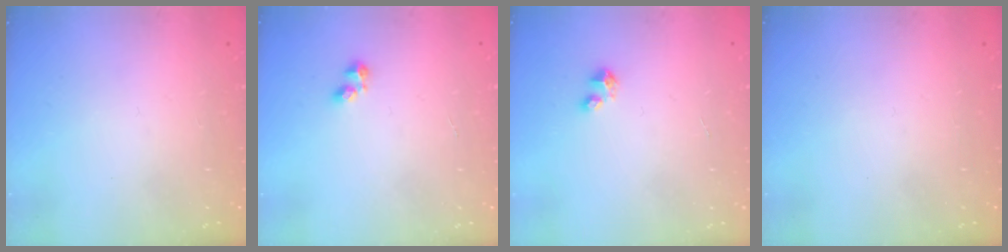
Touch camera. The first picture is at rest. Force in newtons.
{"total": 2.2, "press": 2.1, "slide": 0.6}
{"total": 2.8, "press": 2.8, "slide": 0.1}
{"total": 0.0}